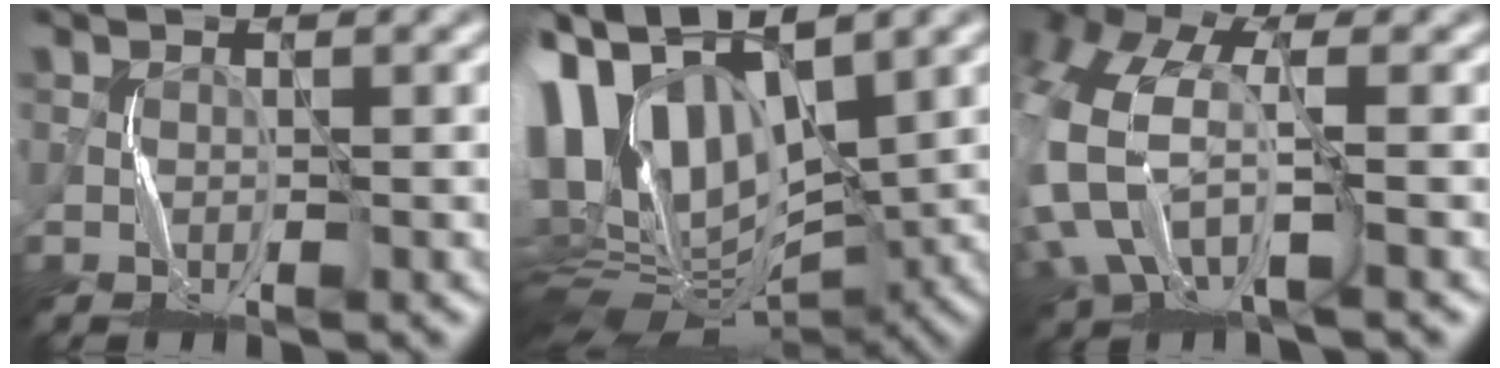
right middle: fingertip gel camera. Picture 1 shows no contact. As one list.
[{"total": 13.6, "force": [1.7, 9.0, 10.1], "torque": [-0.205, 0.016, 0.038]}, {"total": 8.7, "force": [-0.7, 5.5, 6.7], "torque": [-0.192, -0.023, -0.018]}]